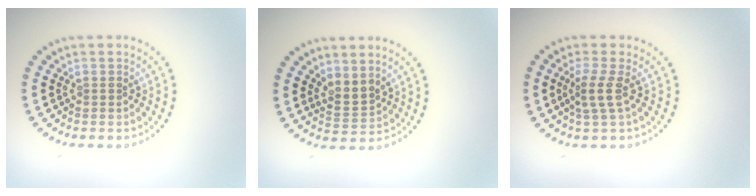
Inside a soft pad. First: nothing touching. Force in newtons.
{"total": 2.0, "press": 1.6, "slide": 1.2}
{"total": 2.1, "press": 1.6, "slide": 1.4}